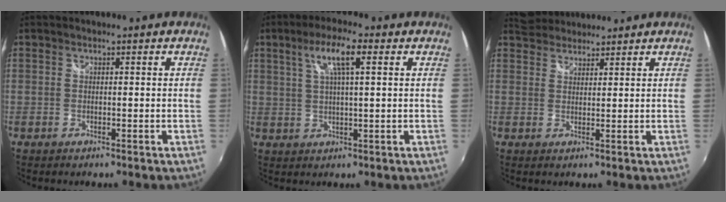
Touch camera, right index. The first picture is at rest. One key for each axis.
{"total": 7.1, "fx": 2.8, "fy": 1.2, "fz": 6.4, "tx": -0.120, "ty": 0.009, "tz": 0.051}
{"total": 5.1, "fx": 4.8, "fy": 1.6, "fz": 0.8, "tx": -0.018, "ty": 0.021, "tz": 0.080}